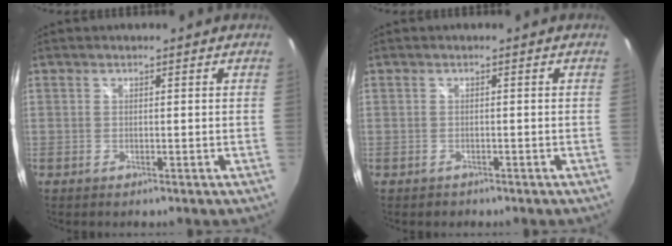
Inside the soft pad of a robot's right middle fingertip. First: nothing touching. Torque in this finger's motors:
{"motor_torque": [0.33, -0.39, 0.08, 0.01]}